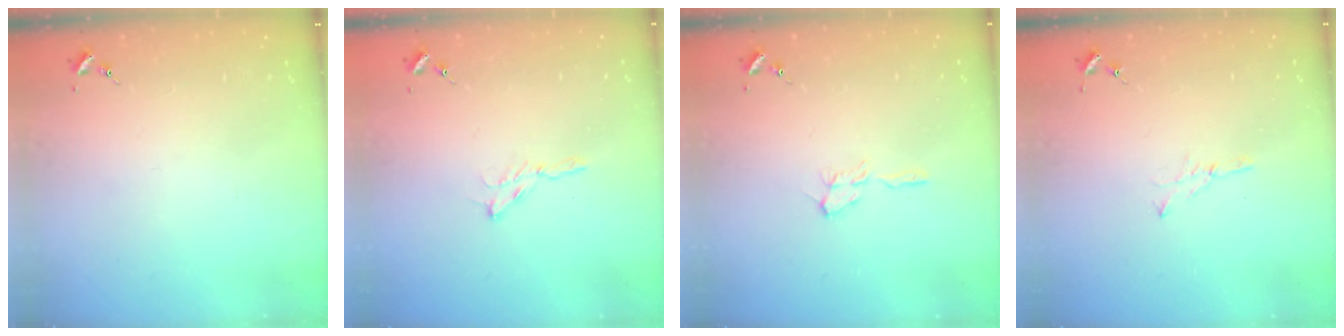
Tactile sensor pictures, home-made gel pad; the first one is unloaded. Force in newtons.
{"total": 5.2, "press": 5.2, "slide": 0.5}
{"total": 6.7, "press": 6.6, "slide": 0.7}
{"total": 2.8, "press": 2.8, "slide": 0.3}